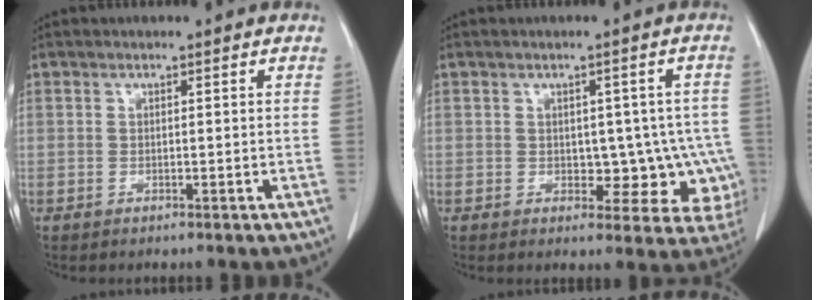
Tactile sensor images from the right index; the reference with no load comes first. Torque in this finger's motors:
{"motor_torque": [-0.07, 0.17, 0.14, 0.00]}